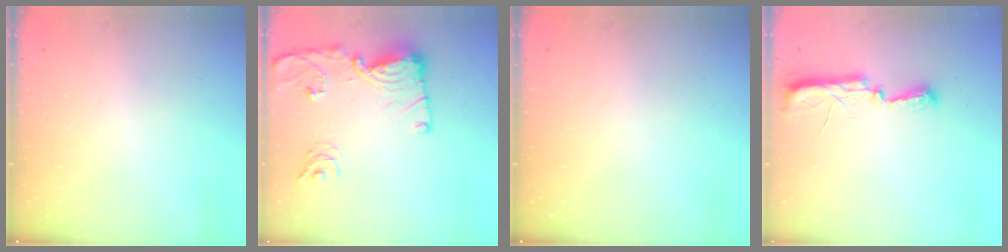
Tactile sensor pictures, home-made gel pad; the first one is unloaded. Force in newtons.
{"total": 14.6, "press": 14.6, "slide": 1.0}
{"total": 0.0}
{"total": 9.4, "press": 8.3, "slide": 4.5}